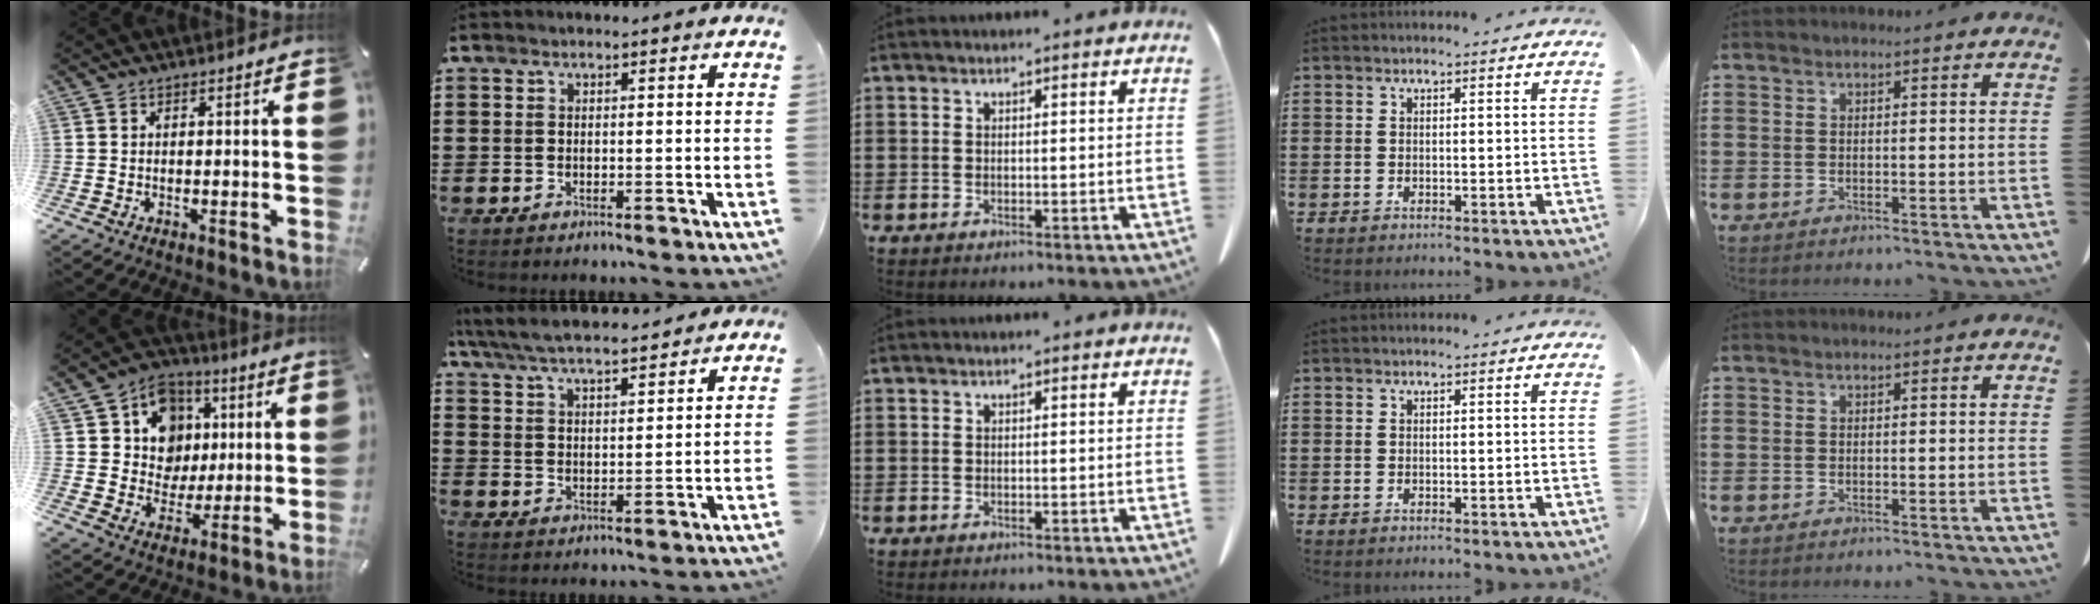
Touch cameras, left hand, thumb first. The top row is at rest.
{"thumb": {"total": 13.0, "force": [3.0, 12.1, 3.7], "torque": [-0.055, -0.017, 0.065]}, "index": {"total": 5.9, "force": [5.4, 0.8, 2.1], "torque": [-0.062, -0.021, 0.096]}}